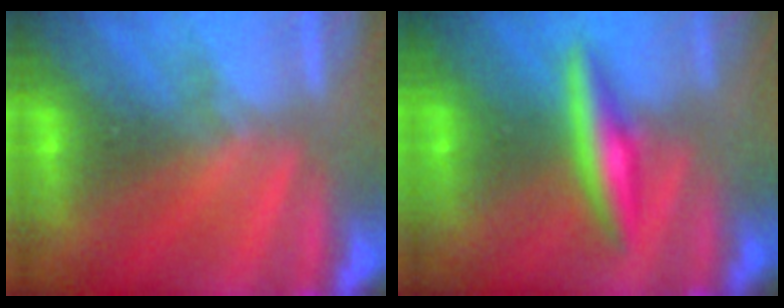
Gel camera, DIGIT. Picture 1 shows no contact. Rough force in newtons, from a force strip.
{"total": 2.7}